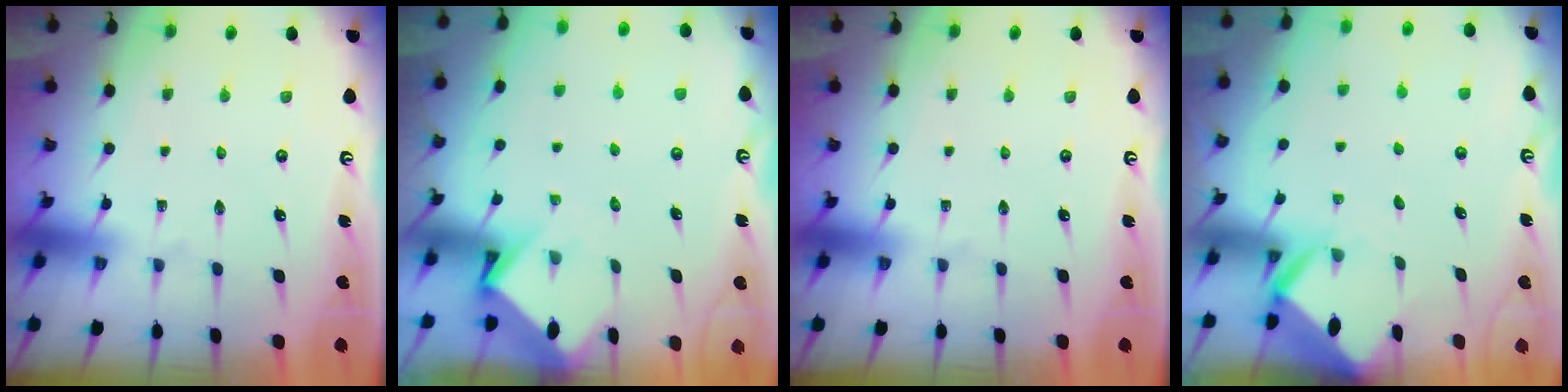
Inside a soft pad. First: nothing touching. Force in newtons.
{"total": 3.4, "press": 3.4, "slide": 0.3}
{"total": 0.0}
{"total": 3.2, "press": 3.2, "slide": 0.1}